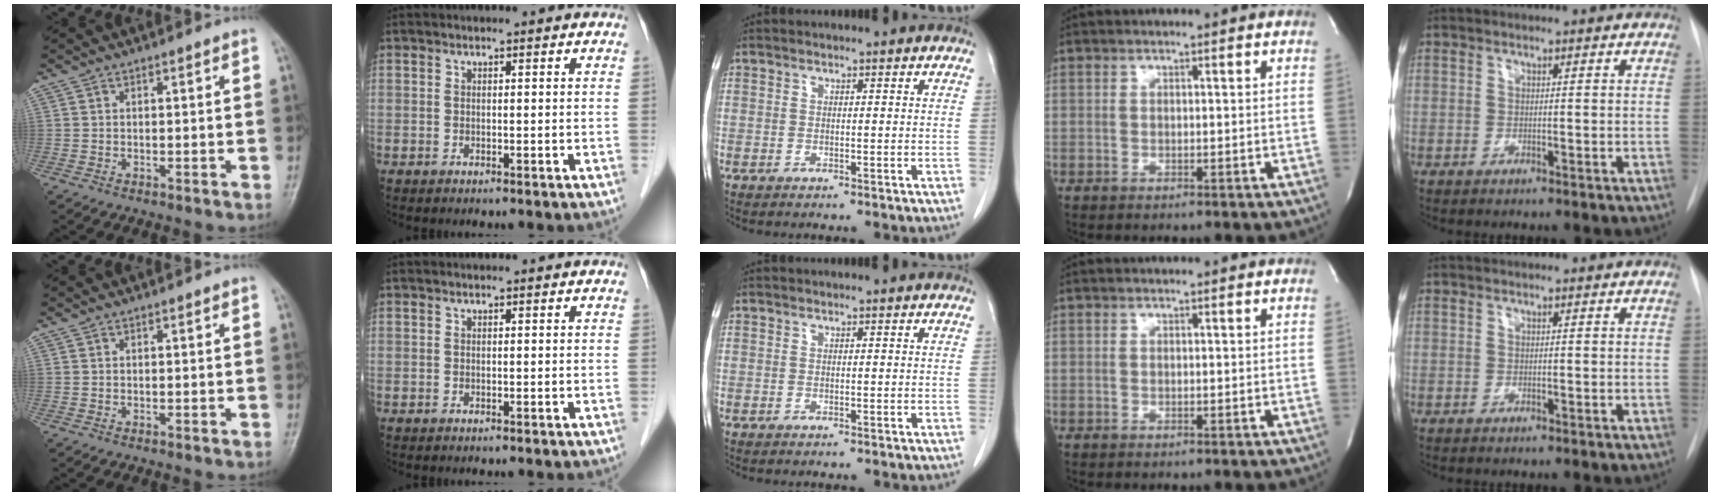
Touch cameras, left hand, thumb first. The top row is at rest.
{}